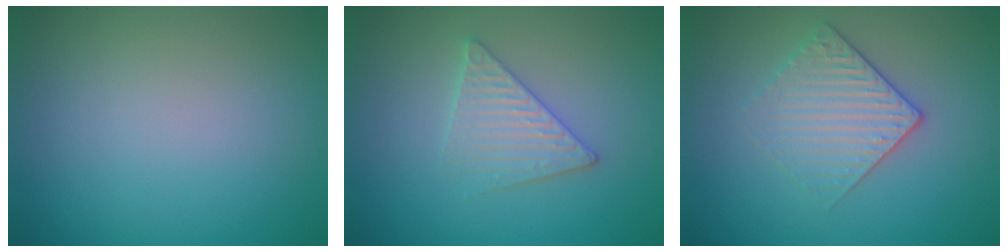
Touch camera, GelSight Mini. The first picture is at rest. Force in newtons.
{"total": 3.0, "press": 3.0, "slide": 0.3}
{"total": 3.0, "press": 2.7, "slide": 1.2}